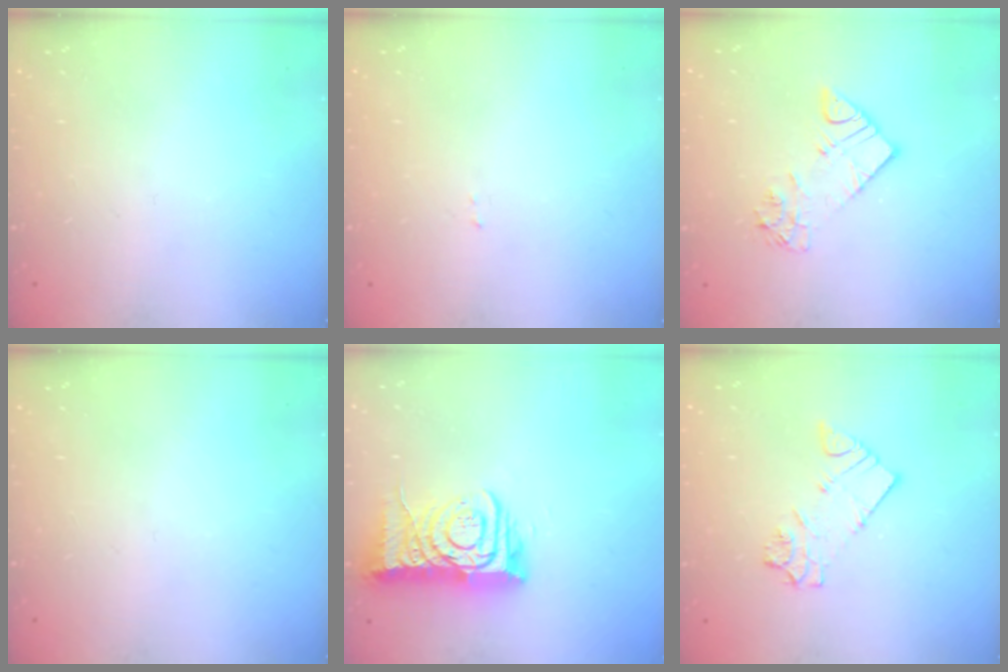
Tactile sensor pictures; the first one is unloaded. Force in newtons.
{"total": 1.6, "press": 1.6, "slide": 0.1}
{"total": 7.7, "press": 7.6, "slide": 0.8}
{"total": 0.0}
{"total": 11.5, "press": 11.4, "slide": 1.7}
{"total": 6.3, "press": 6.3, "slide": 0.2}